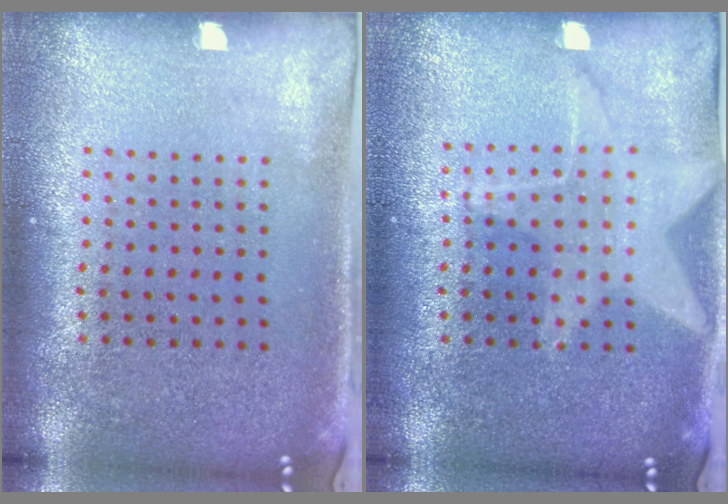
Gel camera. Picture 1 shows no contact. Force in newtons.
{"total": 1.4, "press": 1.4, "slide": 0.2}